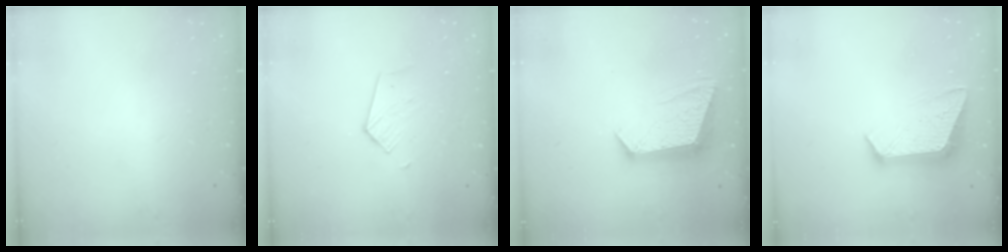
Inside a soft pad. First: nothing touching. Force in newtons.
{"total": 5.2, "press": 5.2, "slide": 0.5}
{"total": 12.1, "press": 12.1, "slide": 1.0}
{"total": 11.2, "press": 11.2, "slide": 0.5}